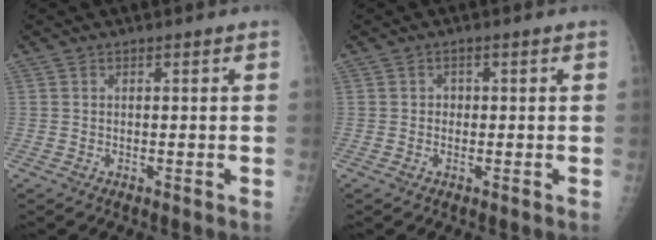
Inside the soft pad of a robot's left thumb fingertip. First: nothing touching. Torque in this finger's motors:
{"motor_torque": [-0.07, 0.32, -0.06, -0.17, 0.00]}